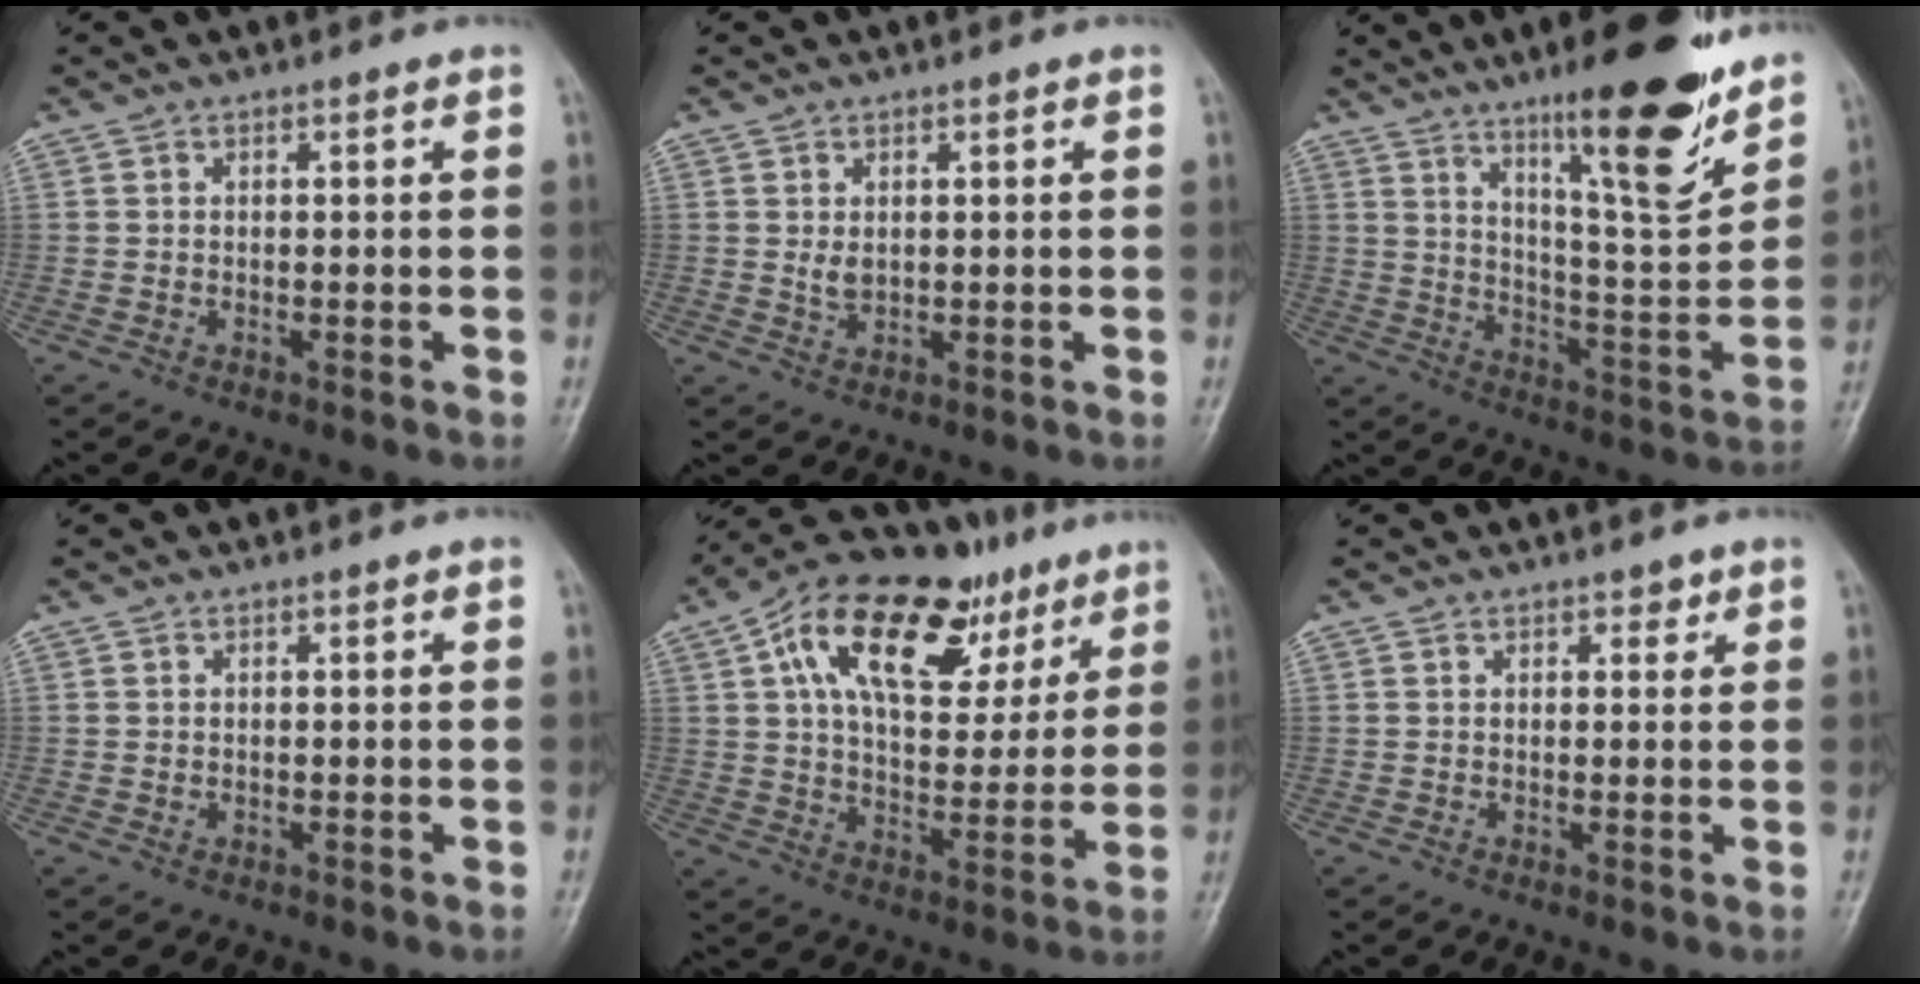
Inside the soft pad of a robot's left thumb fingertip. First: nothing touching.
{"total": 2.4, "force": [0.5, 1.7, 1.7], "torque": [-0.024, -0.006, 0.013]}
{"total": 18.5, "force": [12.4, 3.6, 13.2], "torque": [-0.169, -0.080, 0.201]}
{"total": 0.6, "force": [0.1, 0.5, 0.3], "torque": [-0.005, -0.001, 0.002]}
{"total": 23.7, "force": [11.7, 12.6, 16.2], "torque": [-0.225, -0.002, 0.190]}
{"total": 1.7, "force": [1.2, 1.1, 0.7], "torque": [0.007, -0.005, 0.012]}